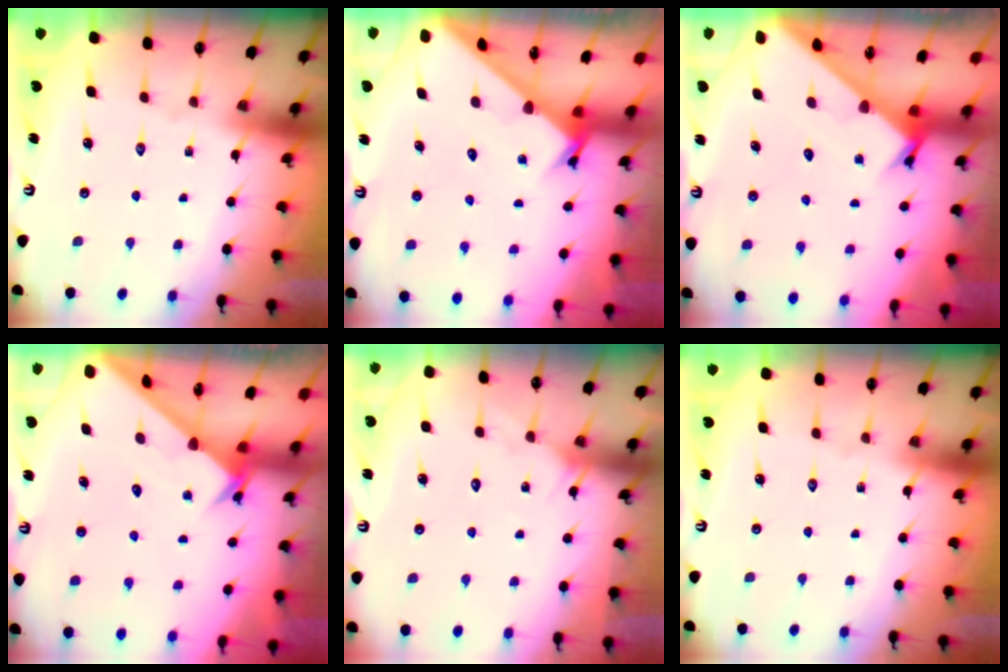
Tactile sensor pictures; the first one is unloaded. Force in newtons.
{"total": 2.7, "press": 2.7, "slide": 0.2}
{"total": 2.2, "press": 2.2, "slide": 0.1}
{"total": 2.7, "press": 2.7, "slide": 0.2}
{"total": 6.0, "press": 6.0, "slide": 0.5}
{"total": 0.0}